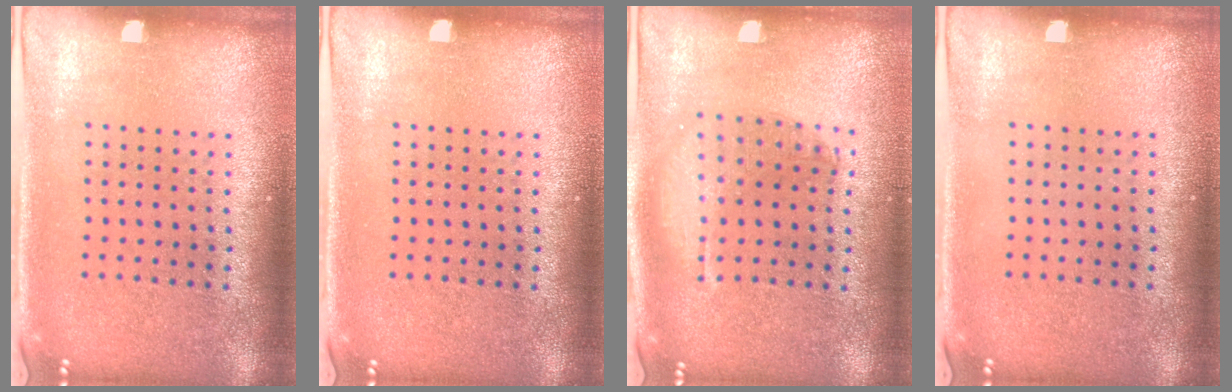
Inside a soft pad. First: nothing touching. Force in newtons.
{"total": 0.0}
{"total": 1.3, "press": 1.2, "slide": 0.4}
{"total": 0.0}